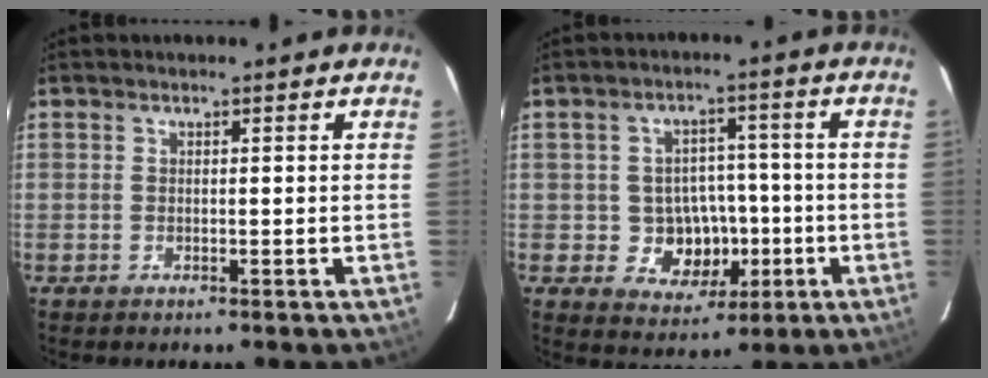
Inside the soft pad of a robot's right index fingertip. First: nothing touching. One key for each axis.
{"total": 11.5, "fx": -3.3, "fy": 9.4, "fz": 5.7, "tx": -0.118, "ty": 0.011, "tz": -0.032}